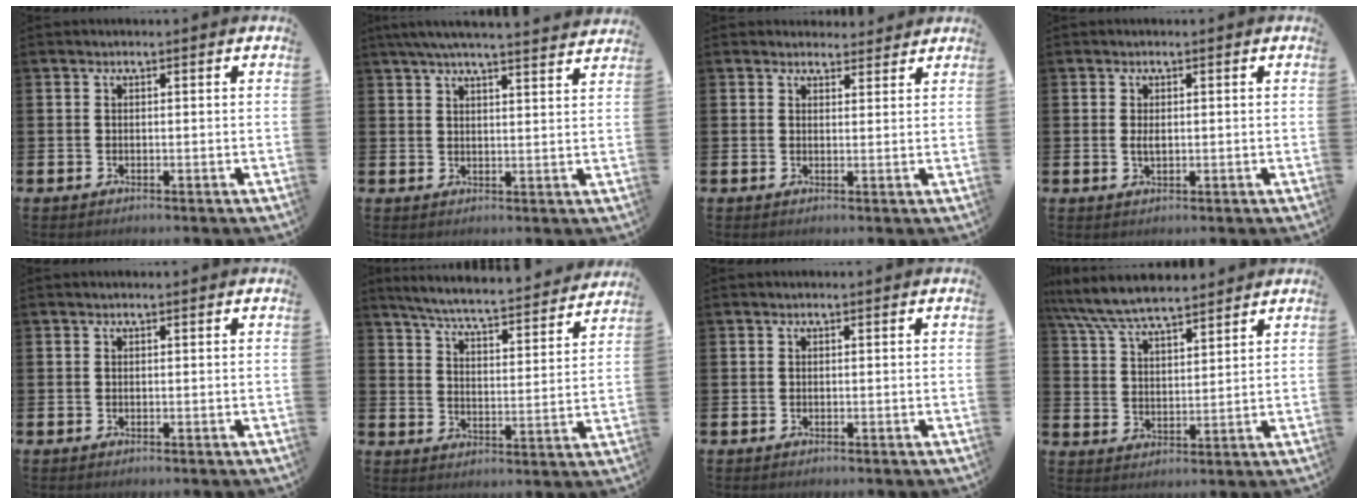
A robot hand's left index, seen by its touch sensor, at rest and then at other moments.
{"total": 5.5, "force": [5.2, -0.2, 1.8], "torque": [-0.045, -0.020, 0.092]}
{"total": 2.6, "force": [2.5, 0.8, -0.1], "torque": [0.005, -0.012, 0.044]}
{"total": 1.3, "force": [0.2, 0.7, 1.2], "torque": [-0.010, -0.001, -0.001]}
{"total": 0.0}
{"total": 6.4, "force": [6.1, 0.1, 1.9], "torque": [-0.063, -0.048, 0.102]}
{"total": 0.0}
{"total": 7.5, "force": [7.1, 1.2, 2.2], "torque": [-0.073, -0.029, 0.131]}